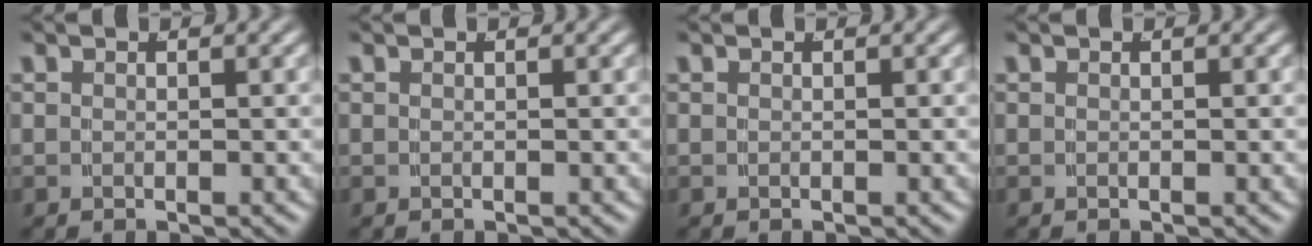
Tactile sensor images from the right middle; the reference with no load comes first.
{"total": 0.0}
{"total": 0.0}
{"total": 0.0}